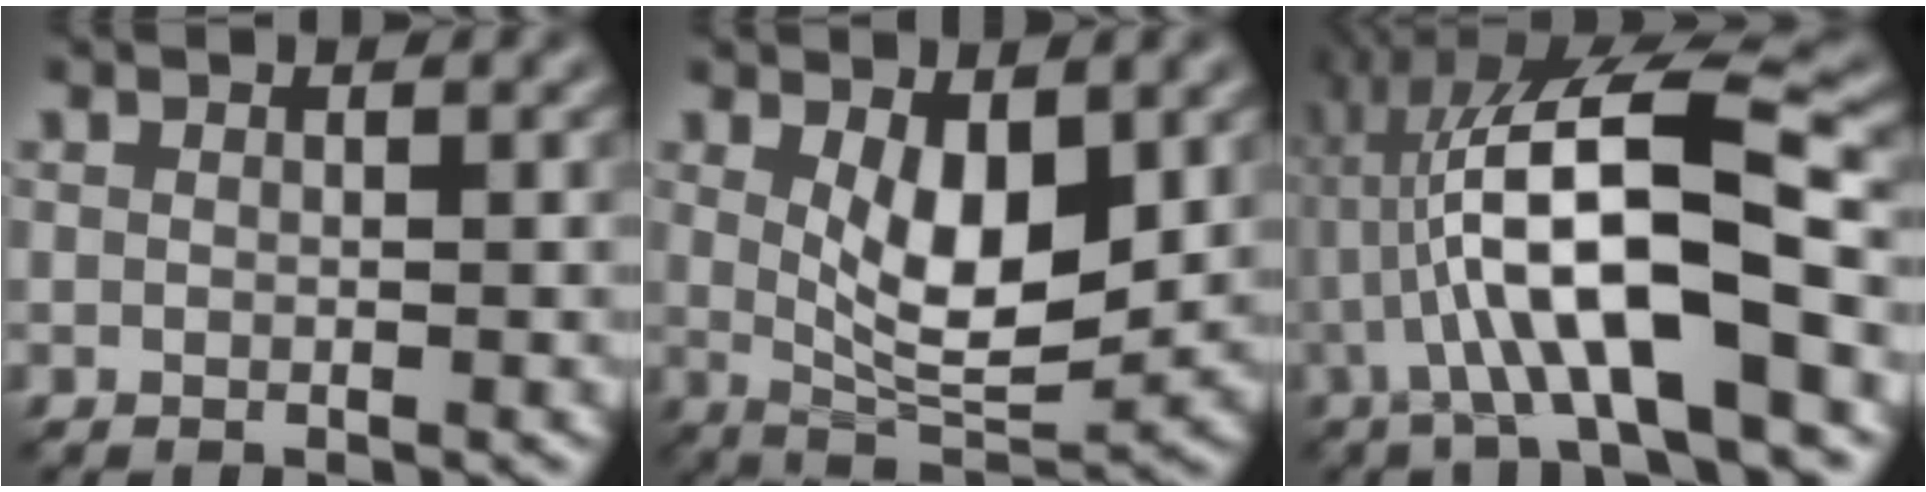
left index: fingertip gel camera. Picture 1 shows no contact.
{"total": 5.9, "force": [1.3, 2.5, 5.2], "torque": [-0.093, -0.015, 0.031]}
{"total": 11.3, "force": [-1.8, 2.4, 10.9], "torque": [-0.191, 0.024, -0.033]}